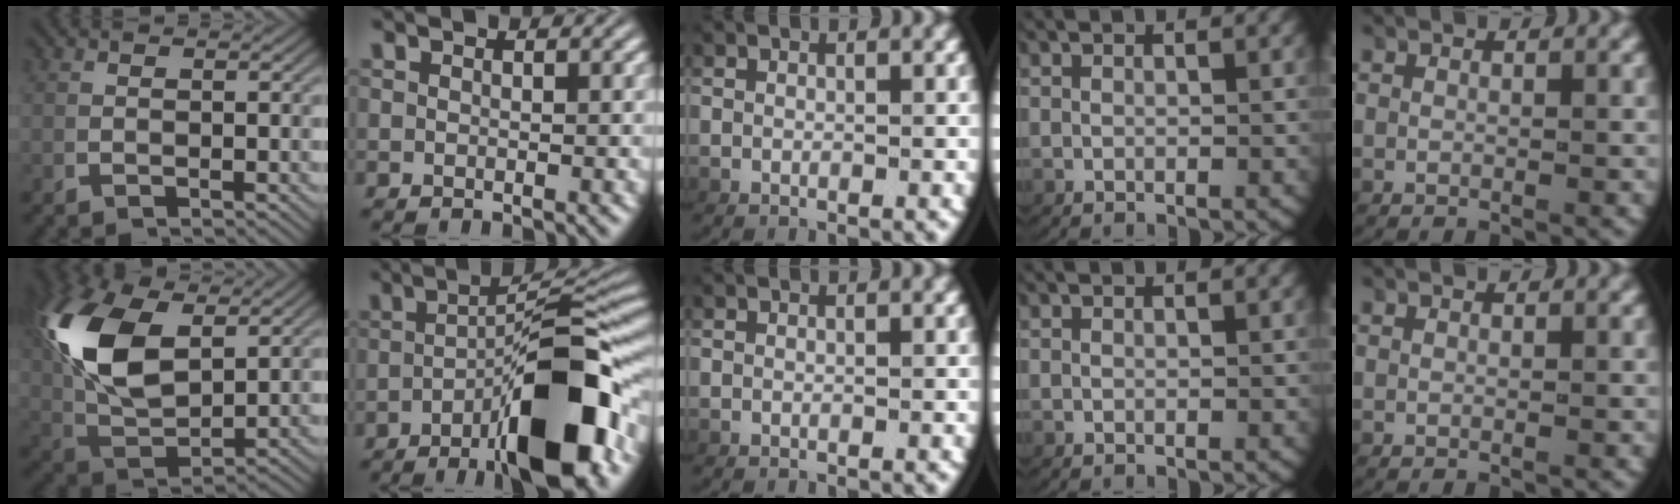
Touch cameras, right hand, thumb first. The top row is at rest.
{"thumb": {"total": 11.4, "force": [2.3, 6.7, 8.9], "torque": [-0.218, -0.028, 0.061]}, "index": {"total": 11.1, "force": [-4.0, 2.5, 10.1], "torque": [-0.132, -0.014, -0.049]}}